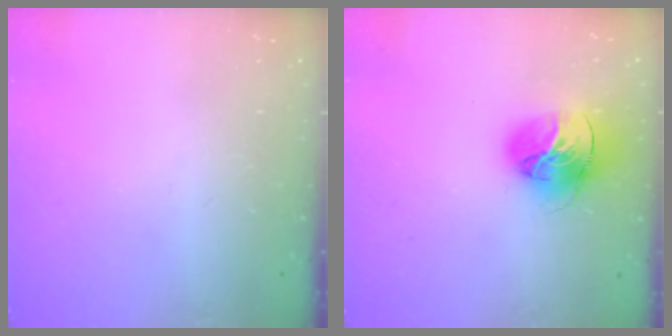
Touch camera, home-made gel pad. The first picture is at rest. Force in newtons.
{"total": 17.5, "press": 17.4, "slide": 1.7}